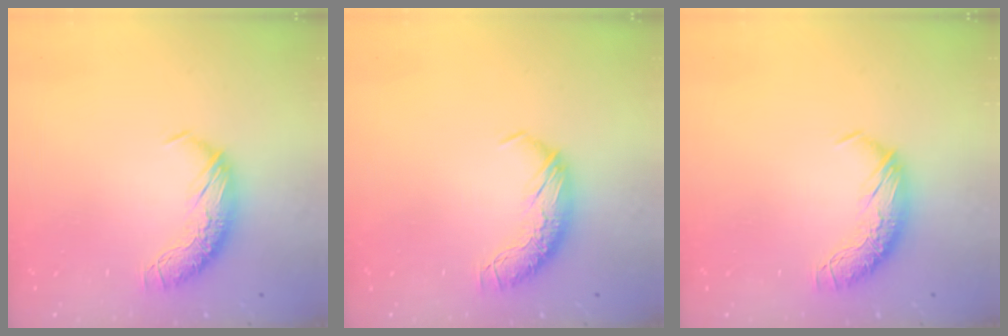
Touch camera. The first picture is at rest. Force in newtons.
{"total": 0.0}
{"total": 0.0}